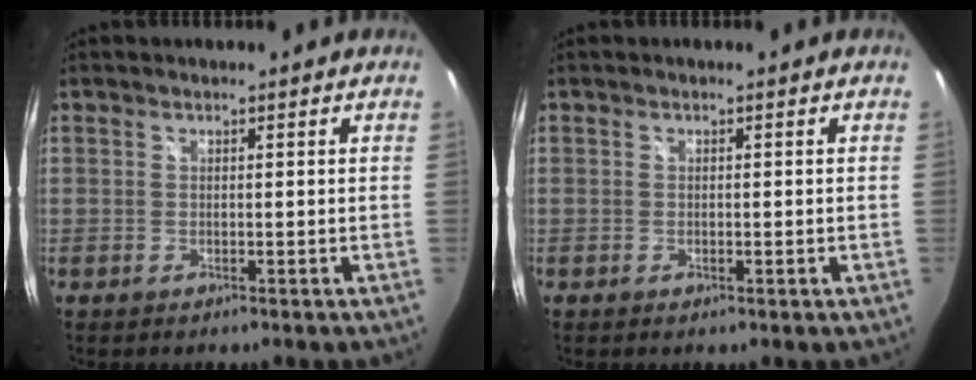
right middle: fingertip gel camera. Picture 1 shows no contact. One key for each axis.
{"total": 0.8, "fx": -0.1, "fy": 0.3, "fz": 0.7, "tx": -0.008, "ty": 0.001, "tz": -0.002}